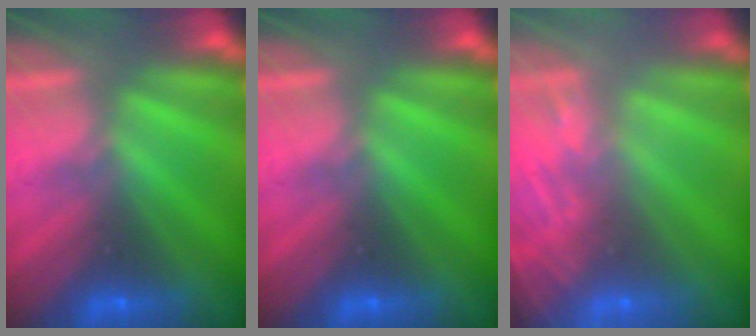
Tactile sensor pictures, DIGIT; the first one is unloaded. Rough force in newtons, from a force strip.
{"total": 0.0}
{"total": 8.5}